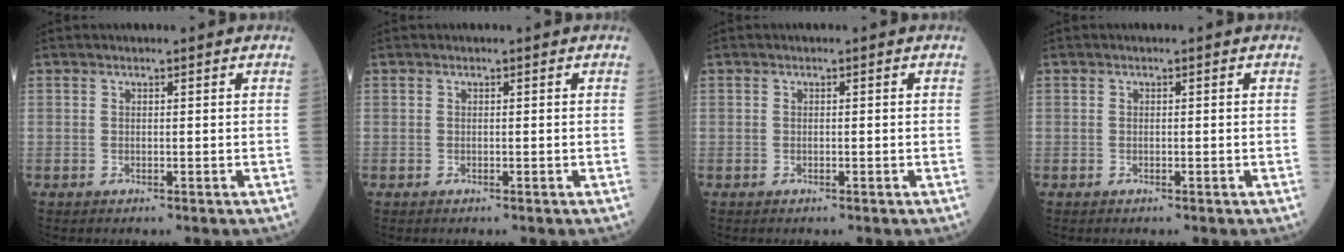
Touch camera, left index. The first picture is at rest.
{"total": 0.0}
{"total": 0.0}
{"total": 0.0}